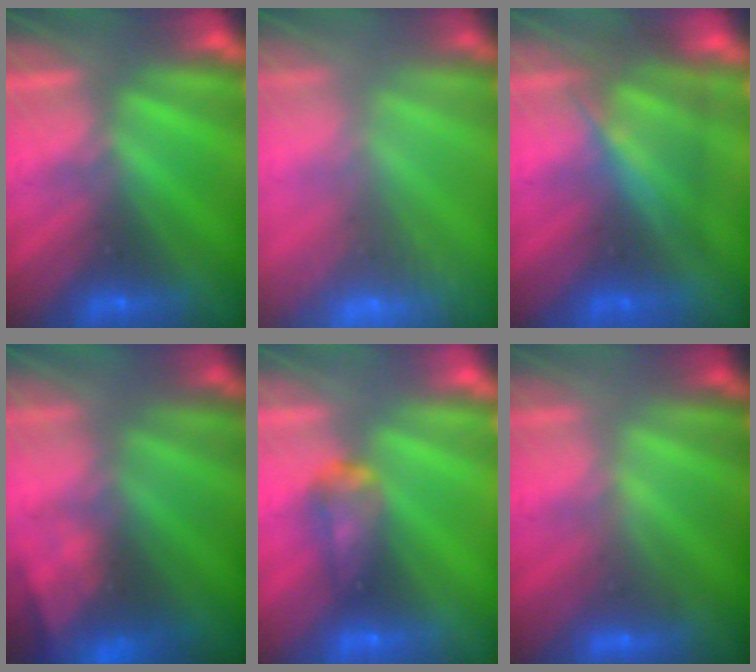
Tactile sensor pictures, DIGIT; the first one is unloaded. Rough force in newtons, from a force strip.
{"total": 6.3}
{"total": 4.8}
{"total": 8.5}
{"total": 4.5}
{"total": 2.2}